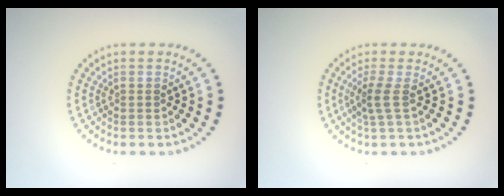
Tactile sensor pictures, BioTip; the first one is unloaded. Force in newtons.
{"total": 2.0, "press": 1.4, "slide": 1.4}